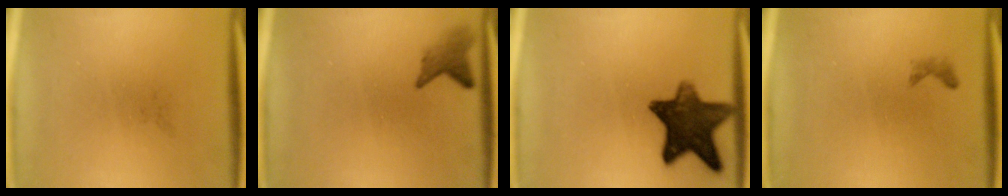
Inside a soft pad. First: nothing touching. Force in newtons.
{"total": 2.4}
{"total": 11.7}
{"total": 0.6}